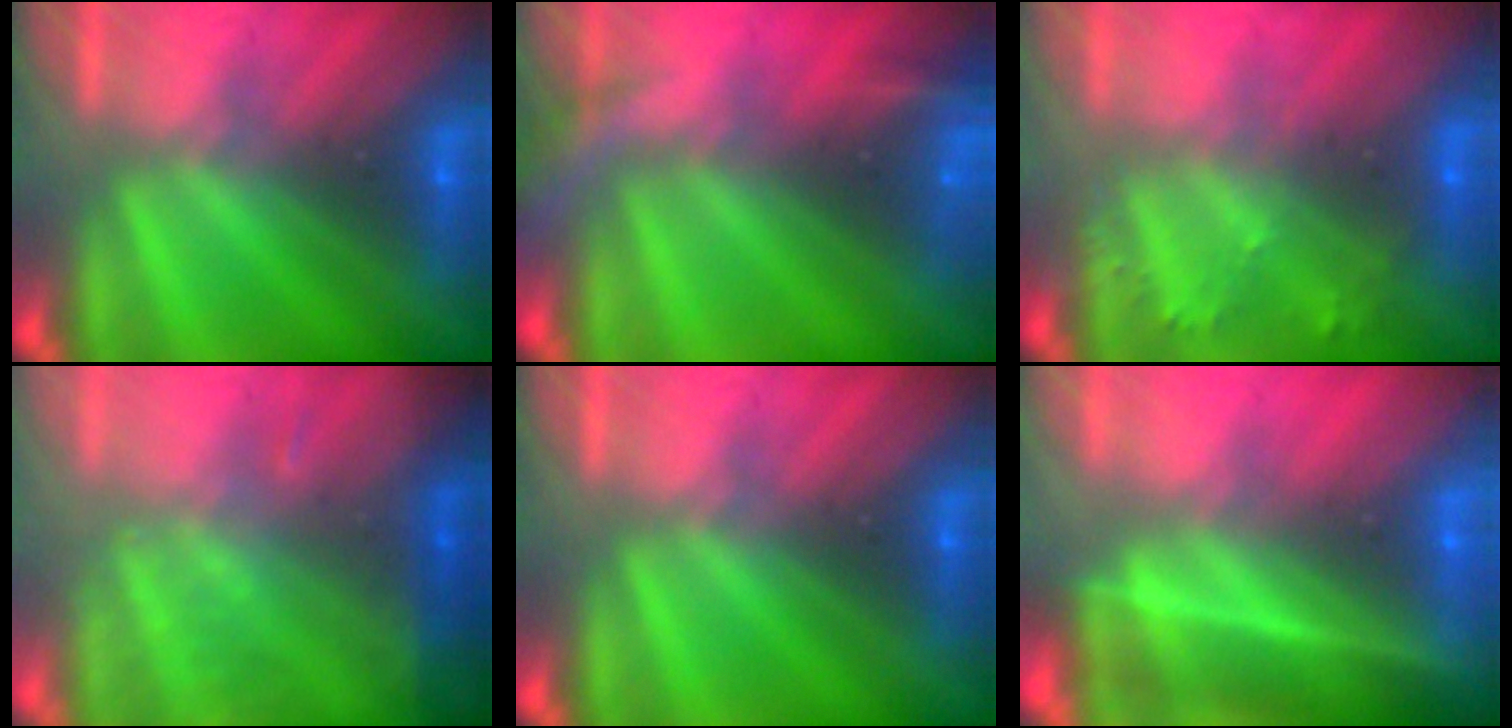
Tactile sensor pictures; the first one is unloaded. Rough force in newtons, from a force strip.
{"total": 5.9}
{"total": 2.3}
{"total": 2.5}
{"total": 0.0}
{"total": 14.6}